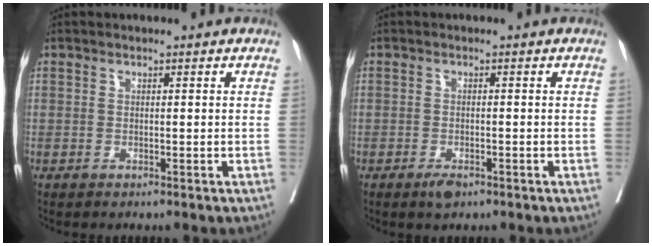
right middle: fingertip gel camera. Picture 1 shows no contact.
{"total": 1.9, "force": [-1.2, 0.7, 1.3], "torque": [-0.022, -0.001, -0.018]}